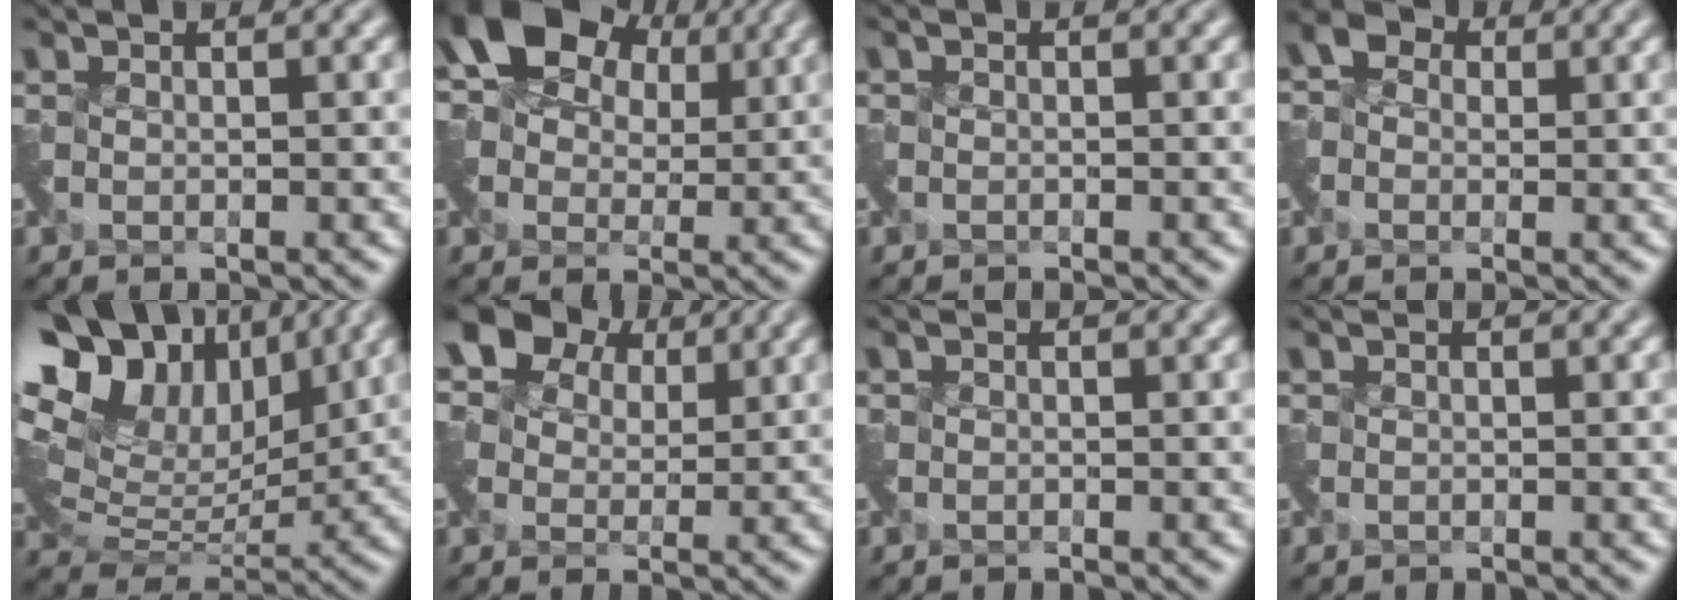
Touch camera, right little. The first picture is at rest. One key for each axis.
{"total": 10.9, "fx": 3.7, "fy": 7.3, "fz": 7.1, "tx": -0.123, "ty": 0.013, "tz": 0.056}
{"total": 0.7, "fx": -0.7, "fy": 0.0, "fz": -0.3, "tx": 0.004, "ty": -0.008, "tz": -0.014}
{"total": 2.1, "fx": -0.5, "fy": 1.9, "fz": 0.6, "tx": -0.018, "ty": 0.000, "tz": -0.015}
{"total": 15.5, "fx": 9.1, "fy": 9.2, "fz": 8.5, "tx": -0.180, "ty": 0.052, "tz": 0.145}
{"total": 8.4, "fx": 3.6, "fy": 6.0, "fz": 4.7, "tx": -0.099, "ty": 0.027, "tz": 0.047}
{"total": 0.5, "fx": -0.4, "fy": 0.1, "fz": -0.3, "tx": 0.004, "ty": -0.004, "tz": -0.007}
{"total": 0.0}